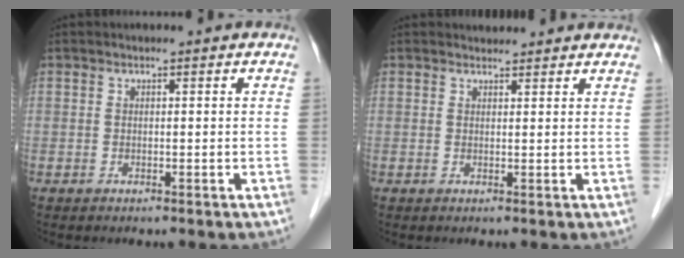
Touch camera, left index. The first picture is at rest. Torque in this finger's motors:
{"motor_torque": [0.25, -0.13, -0.02, 0.01]}